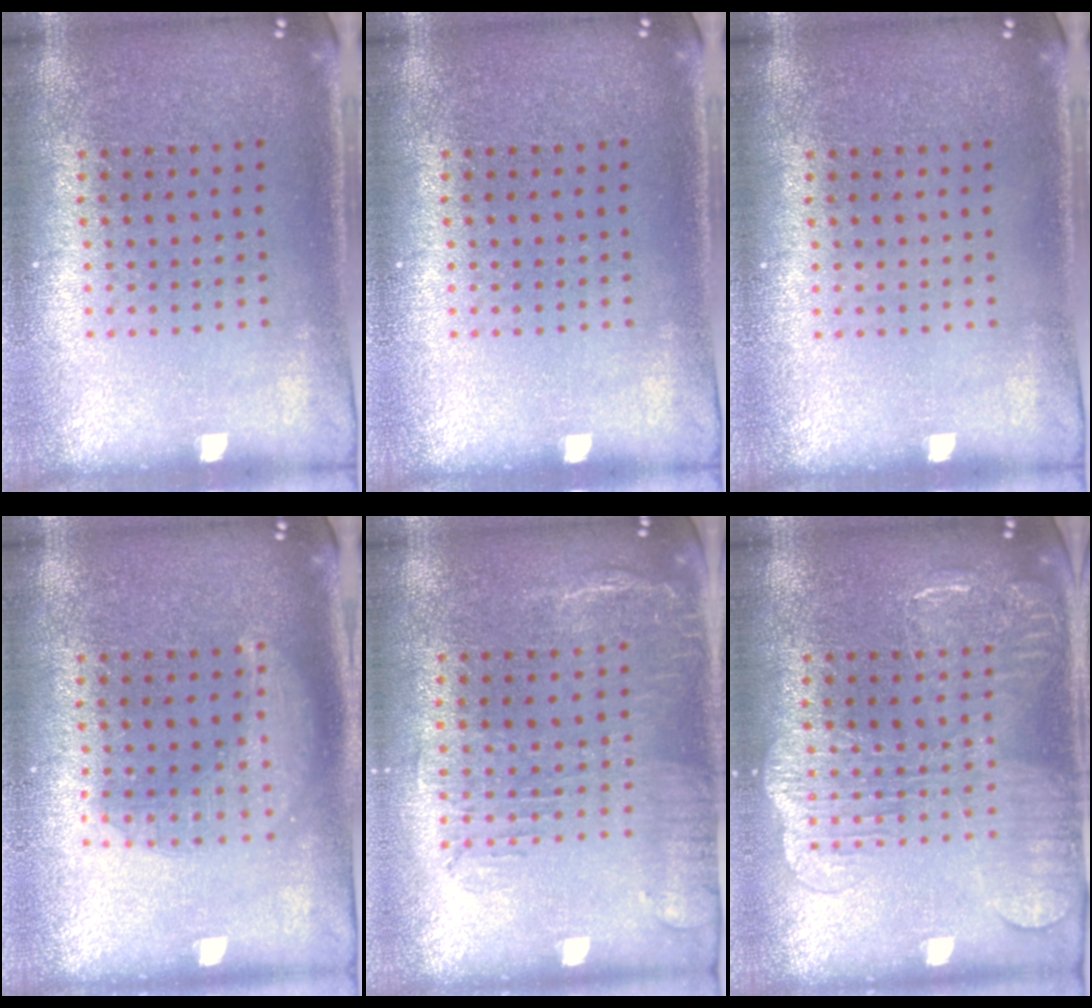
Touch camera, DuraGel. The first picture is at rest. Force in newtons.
{"total": 0.0}
{"total": 0.0}
{"total": 2.4, "press": 2.4, "slide": 0.3}
{"total": 1.8, "press": 1.5, "slide": 1.1}
{"total": 2.2, "press": 2.1, "slide": 0.4}